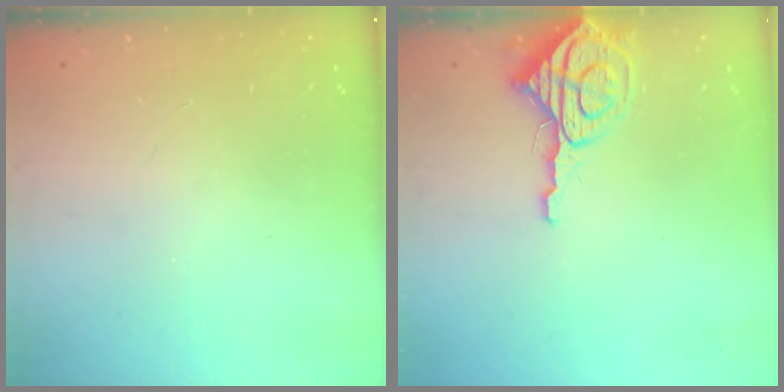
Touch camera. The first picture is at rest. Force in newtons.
{"total": 8.5, "press": 8.5, "slide": 0.9}